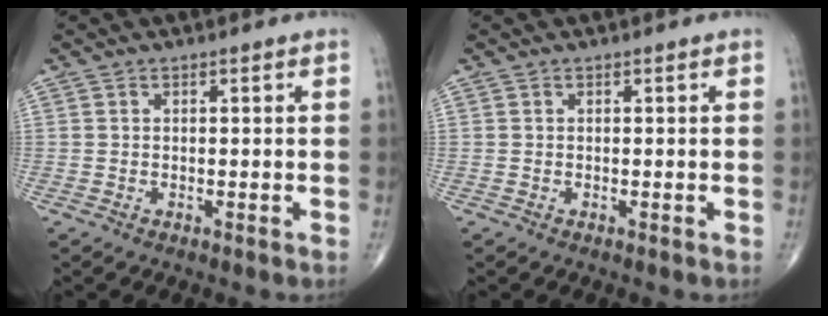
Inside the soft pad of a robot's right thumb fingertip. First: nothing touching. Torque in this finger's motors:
{"motor_torque": [0.01, -0.09, 0.19, 0.03, -0.03]}